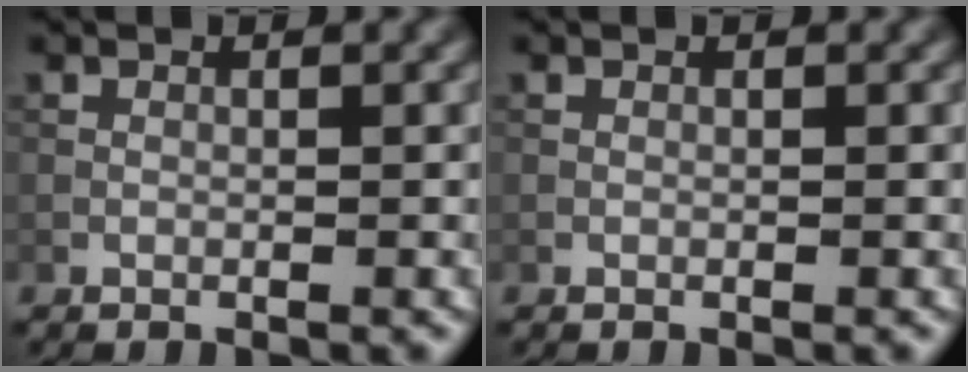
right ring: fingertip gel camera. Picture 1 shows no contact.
{"total": 0.0}